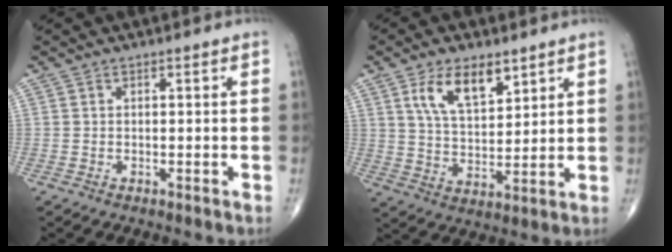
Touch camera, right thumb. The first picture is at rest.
{"total": 10.5, "force": [5.7, 5.0, 7.2], "torque": [-0.110, -0.028, 0.111]}